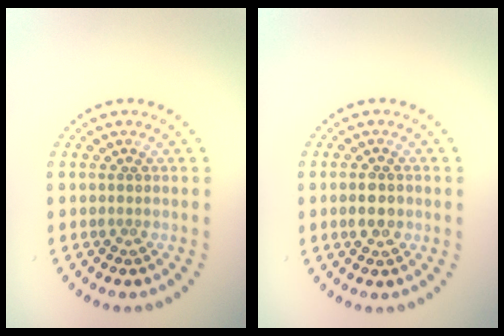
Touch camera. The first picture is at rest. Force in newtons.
{"total": 2.5, "press": 2.5, "slide": 0.2}